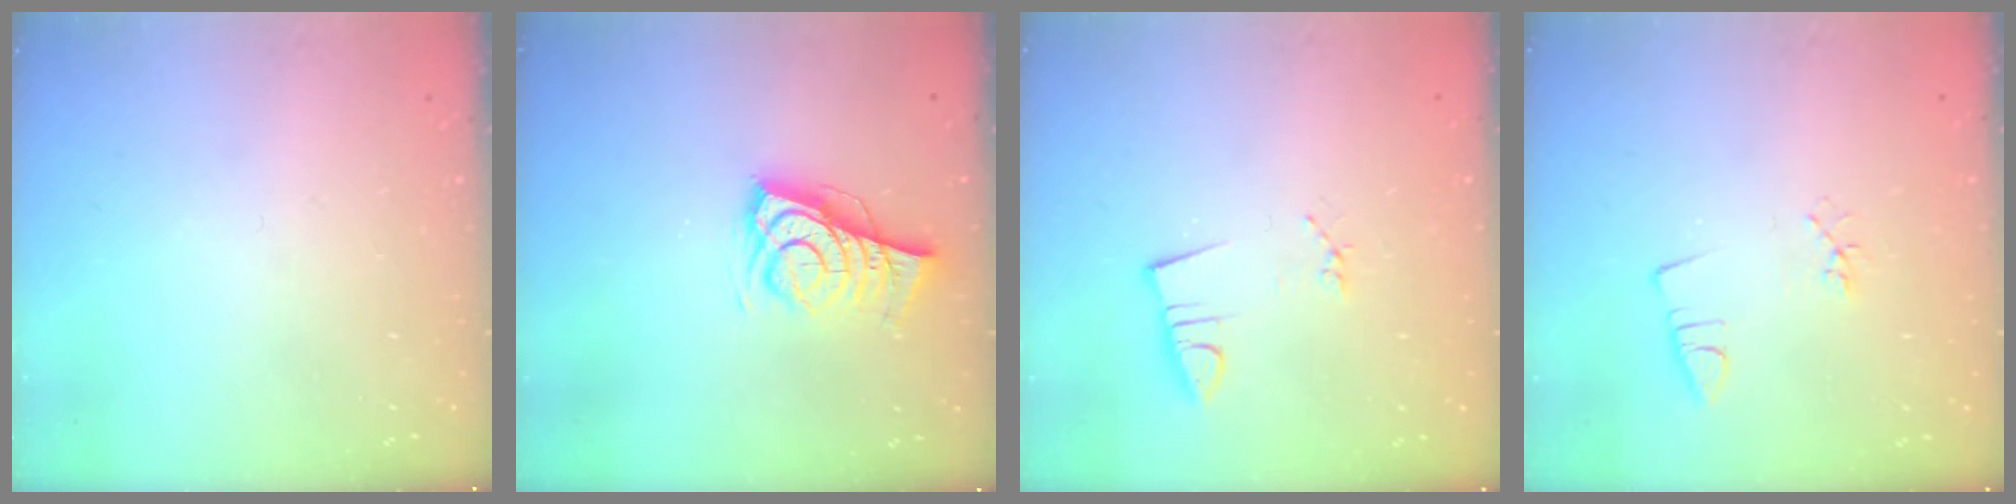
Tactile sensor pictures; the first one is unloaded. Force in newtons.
{"total": 9.0, "press": 8.3, "slide": 3.2}
{"total": 2.9, "press": 1.4, "slide": 2.5}
{"total": 2.4, "press": 1.9, "slide": 1.5}